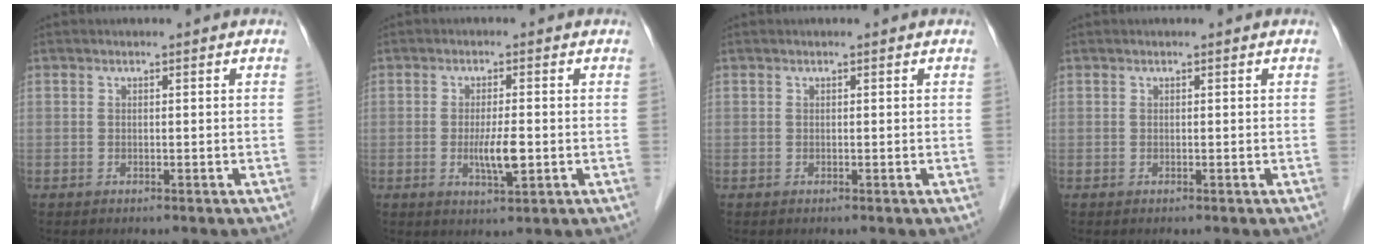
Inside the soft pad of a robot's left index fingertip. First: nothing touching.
{"total": 4.2, "force": [-0.7, 0.6, 4.1], "torque": [-0.080, -0.007, -0.010]}
{"total": 0.0}
{"total": 0.0}